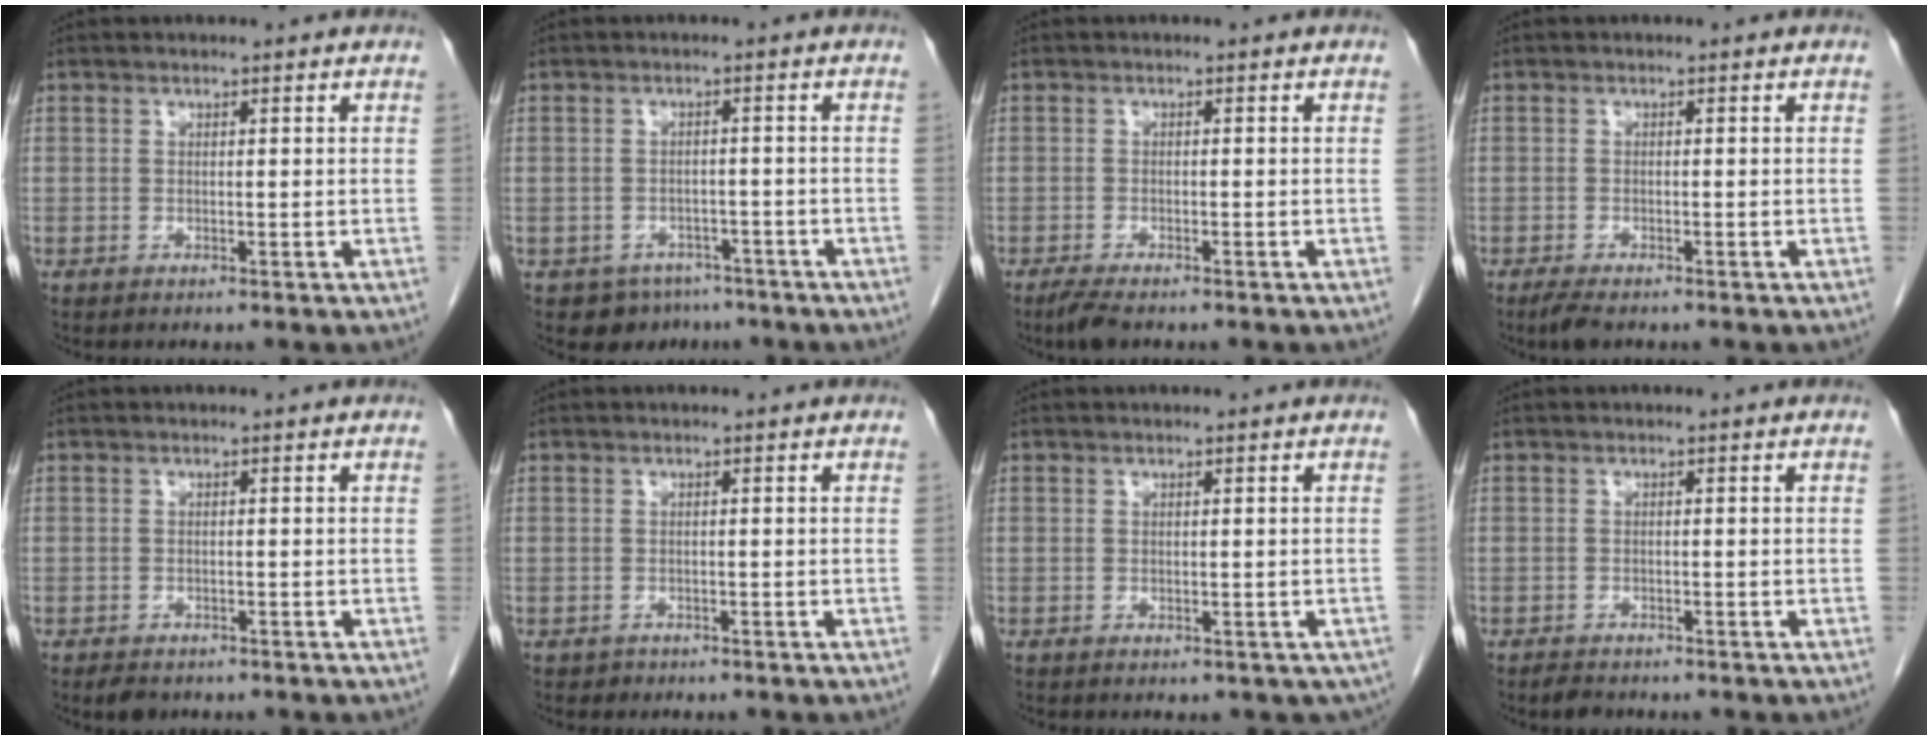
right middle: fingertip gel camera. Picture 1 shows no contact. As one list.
[{"total": 5.4, "force": [-4.0, 3.5, 0.6], "torque": [0.005, 0.010, -0.052]}, {"total": 2.8, "force": [-2.2, 0.6, 1.7], "torque": [-0.038, -0.008, -0.038]}, {"total": 2.5, "force": [-1.8, 0.7, 1.5], "torque": [-0.033, -0.007, -0.031]}, {"total": 2.3, "force": [-1.7, 1.2, 0.8], "torque": [-0.017, -0.002, -0.022]}, {"total": 0.8, "force": [-0.6, 0.6, -0.1], "torque": [-0.007, 0.002, -0.009]}, {"total": 2.9, "force": [-1.8, 2.0, 1.2], "torque": [-0.001, 0.000, -0.020]}, {"total": 1.8, "force": [-1.5, 0.7, 0.6], "torque": [-0.018, -0.003, -0.022]}]